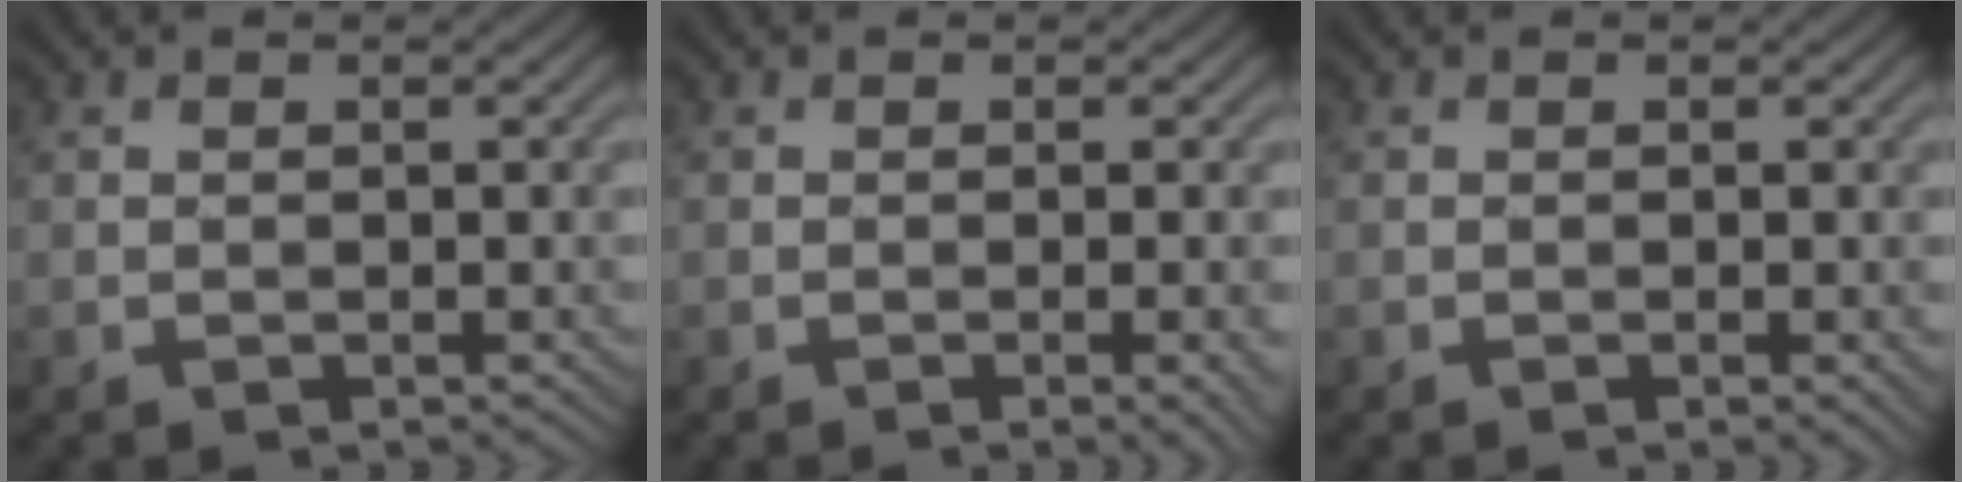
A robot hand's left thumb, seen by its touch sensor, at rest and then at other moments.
{"total": 2.3, "force": [-0.7, 0.4, 2.2], "torque": [-0.032, 0.001, -0.014]}
{"total": 1.0, "force": [-0.2, 0.1, 0.9], "torque": [-0.016, -0.004, -0.005]}